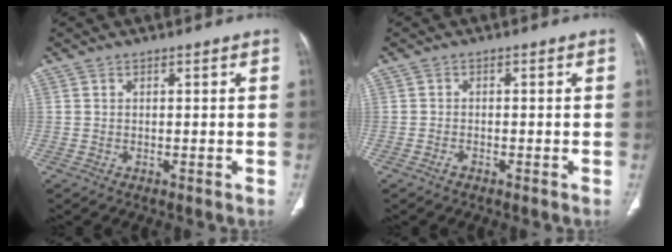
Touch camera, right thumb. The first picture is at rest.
{"total": 1.1, "force": [-0.8, 0.5, 0.6], "torque": [-0.012, 0.003, -0.017]}